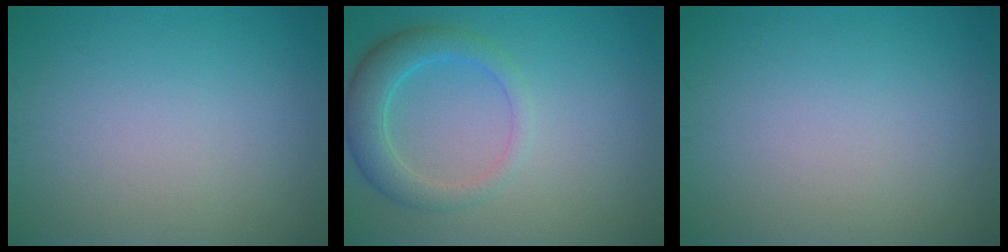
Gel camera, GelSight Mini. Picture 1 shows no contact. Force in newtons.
{"total": 3.8, "press": 3.8, "slide": 0.2}
{"total": 0.0}